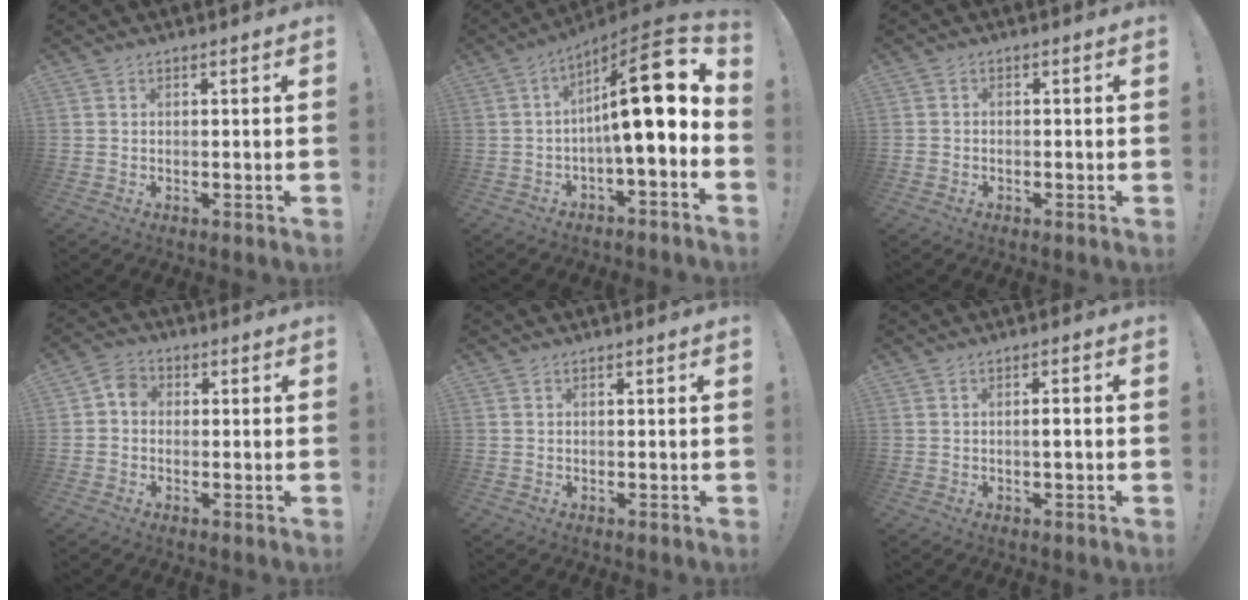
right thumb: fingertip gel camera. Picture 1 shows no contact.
{"total": 17.8, "force": [1.9, 3.8, 17.3], "torque": [-0.265, -0.007, 0.024]}
{"total": 1.1, "force": [-0.7, 0.7, 0.2], "torque": [0.000, 0.004, -0.013]}
{"total": 4.3, "force": [-0.6, 3.5, 2.4], "torque": [-0.049, 0.020, -0.008]}
{"total": 0.0}
{"total": 2.2, "force": [-0.6, 0.0, 2.1], "torque": [-0.038, 0.003, -0.014]}